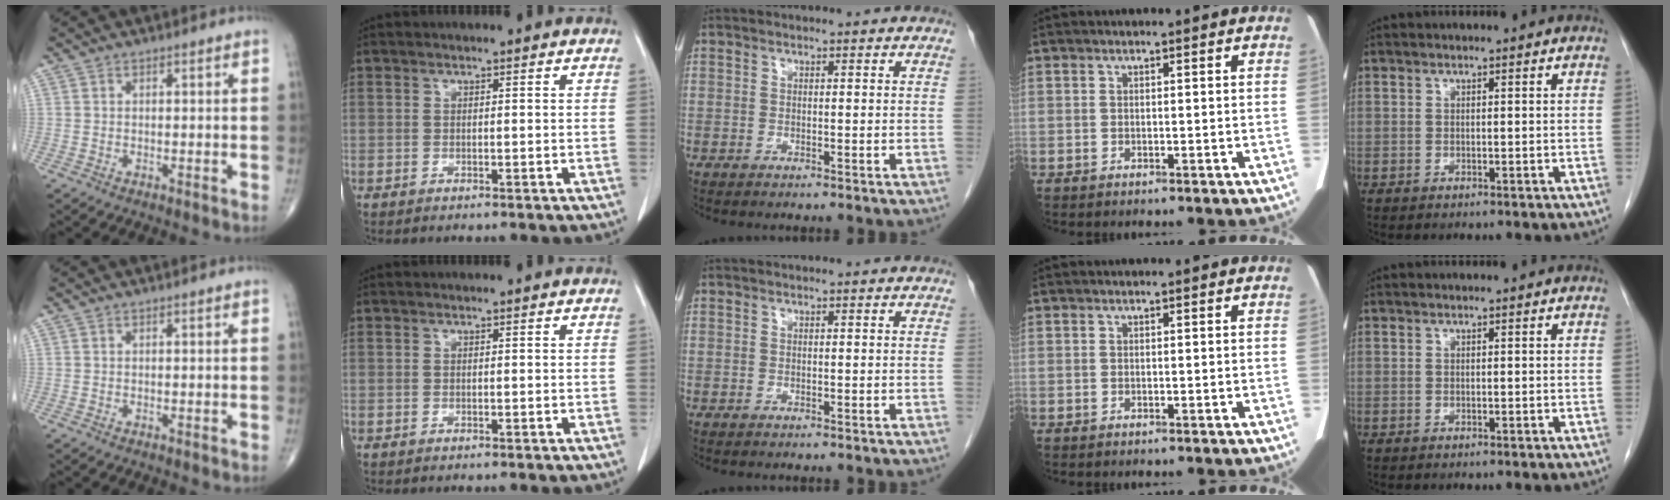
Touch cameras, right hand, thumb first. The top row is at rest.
{}